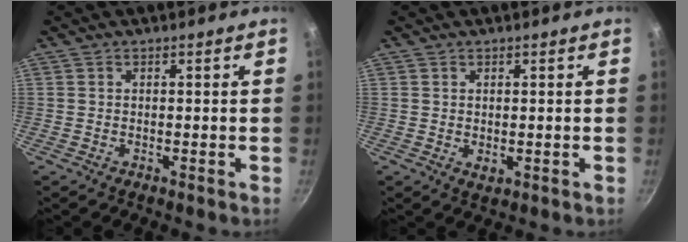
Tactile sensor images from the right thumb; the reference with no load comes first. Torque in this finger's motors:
{"motor_torque": [-0.64, 0.22, -0.07, -0.11, -0.02]}